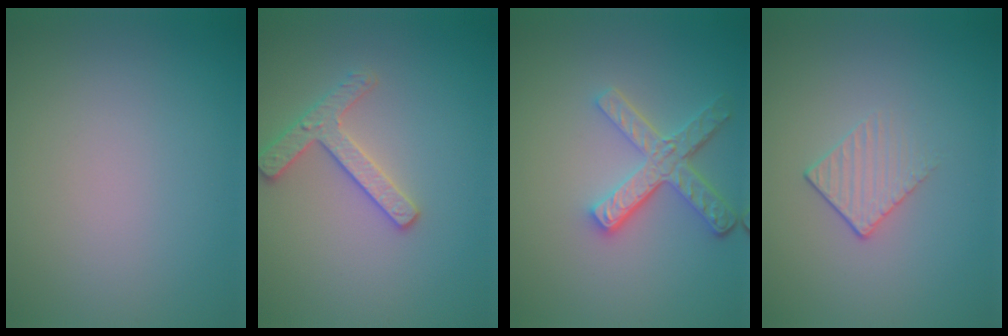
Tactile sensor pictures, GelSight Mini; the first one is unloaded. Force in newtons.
{"total": 2.6, "press": 2.6, "slide": 0.3}
{"total": 4.2, "press": 3.2, "slide": 2.7}
{"total": 1.5, "press": 0.9, "slide": 1.2}